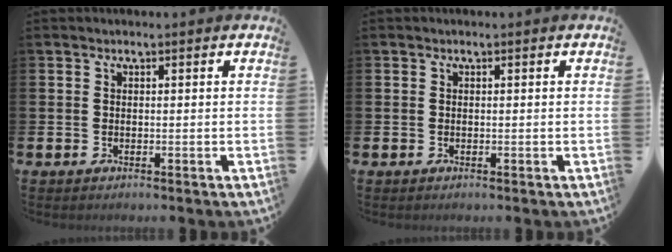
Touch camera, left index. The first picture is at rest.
{"total": 0.0}